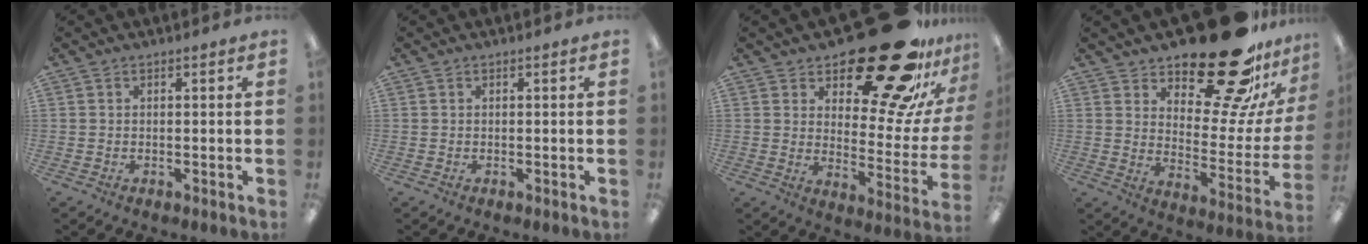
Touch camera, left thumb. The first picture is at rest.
{"total": 0.0}
{"total": 27.6, "force": [19.6, 11.0, 16.1], "torque": [-0.196, -0.135, 0.323]}
{"total": 24.8, "force": [19.2, 8.3, 13.2], "torque": [-0.175, -0.137, 0.315]}